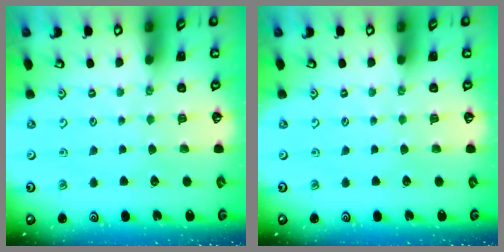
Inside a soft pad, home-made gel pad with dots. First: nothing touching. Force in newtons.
{"total": 0.0}